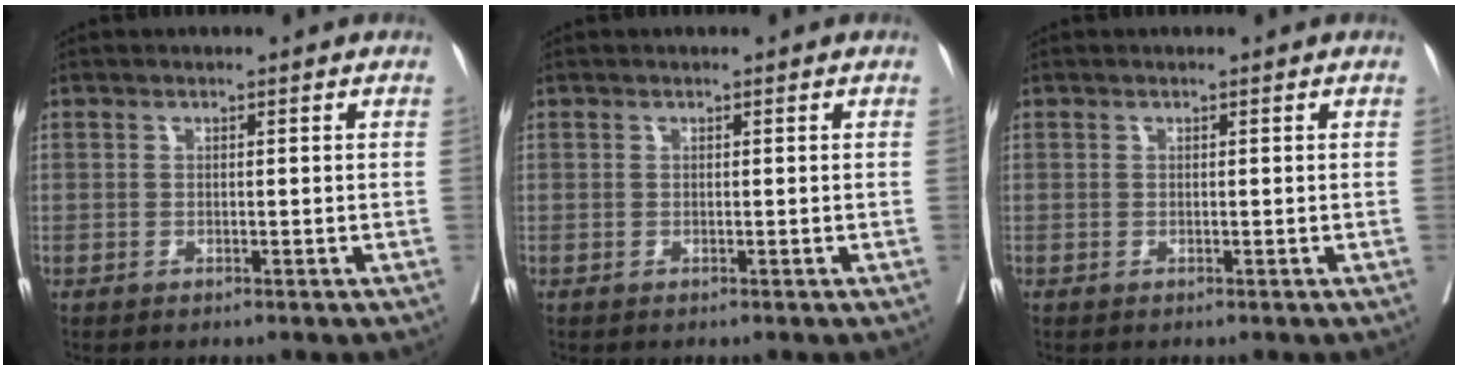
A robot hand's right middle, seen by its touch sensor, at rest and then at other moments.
{"total": 0.0}
{"total": 0.0}